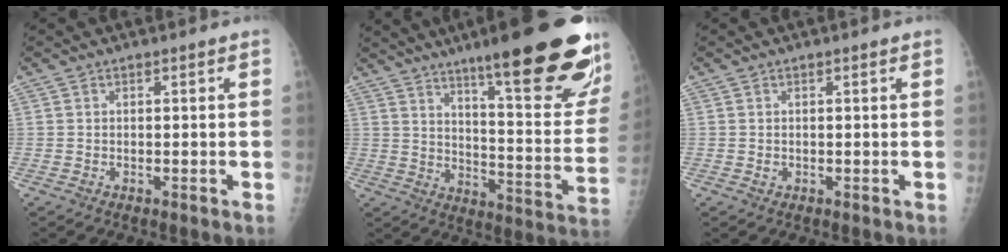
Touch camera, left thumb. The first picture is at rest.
{"total": 28.3, "force": [18.0, 5.0, 21.2], "torque": [-0.242, -0.077, 0.257]}
{"total": 0.9, "force": [0.3, 0.5, 0.6], "torque": [-0.004, 0.000, 0.006]}